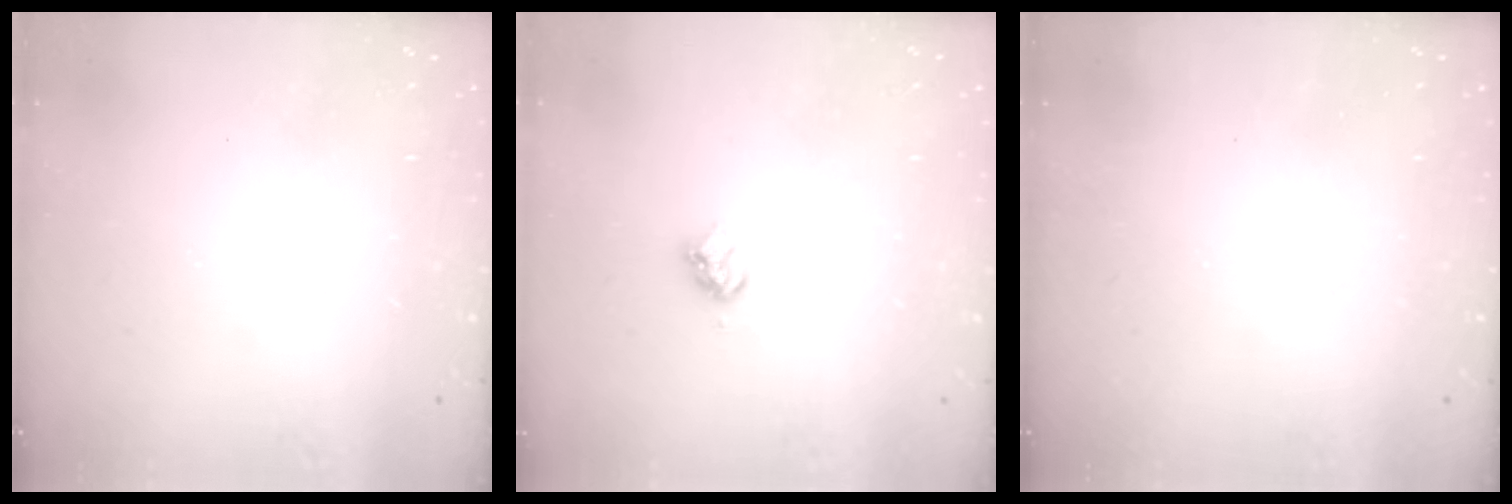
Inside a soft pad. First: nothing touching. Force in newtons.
{"total": 3.1, "press": 3.1, "slide": 0.3}
{"total": 0.0}